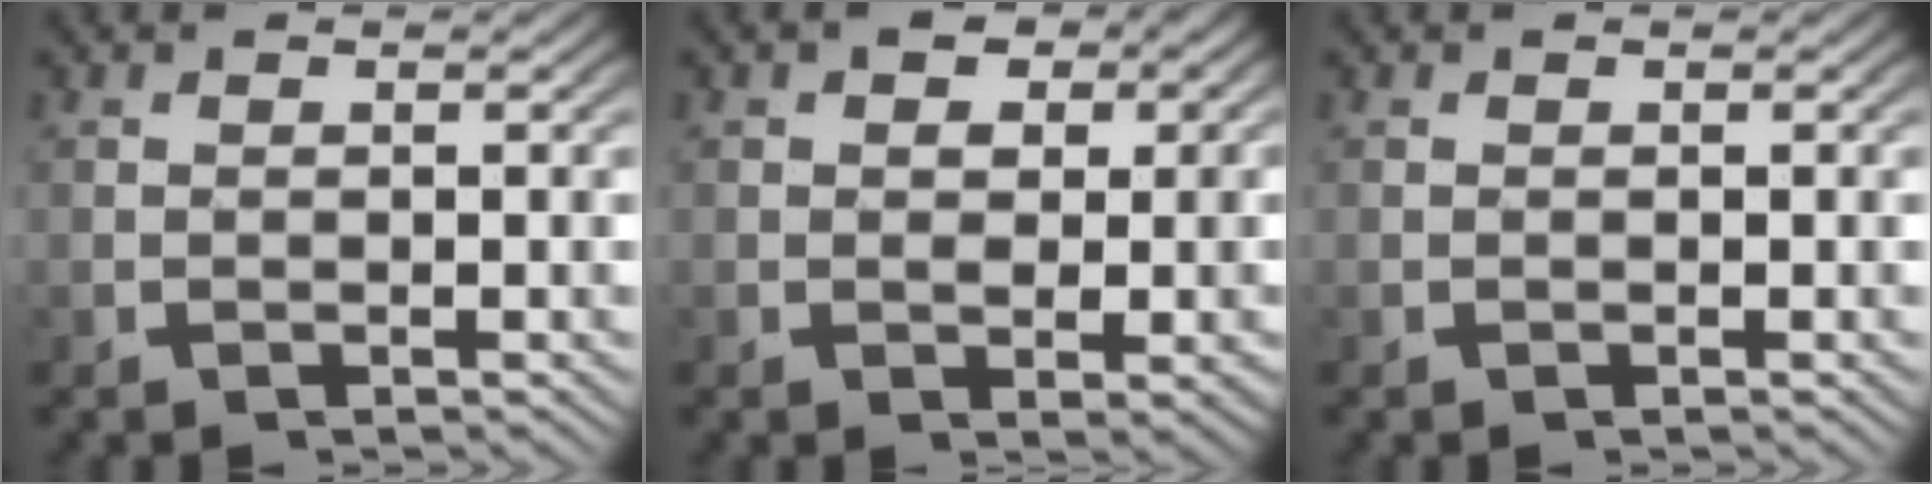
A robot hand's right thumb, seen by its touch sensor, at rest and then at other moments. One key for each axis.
{"total": 4.4, "fx": 1.0, "fy": 3.2, "fz": 2.7, "tx": -0.041, "ty": -0.021, "tz": 0.021}
{"total": 0.0}